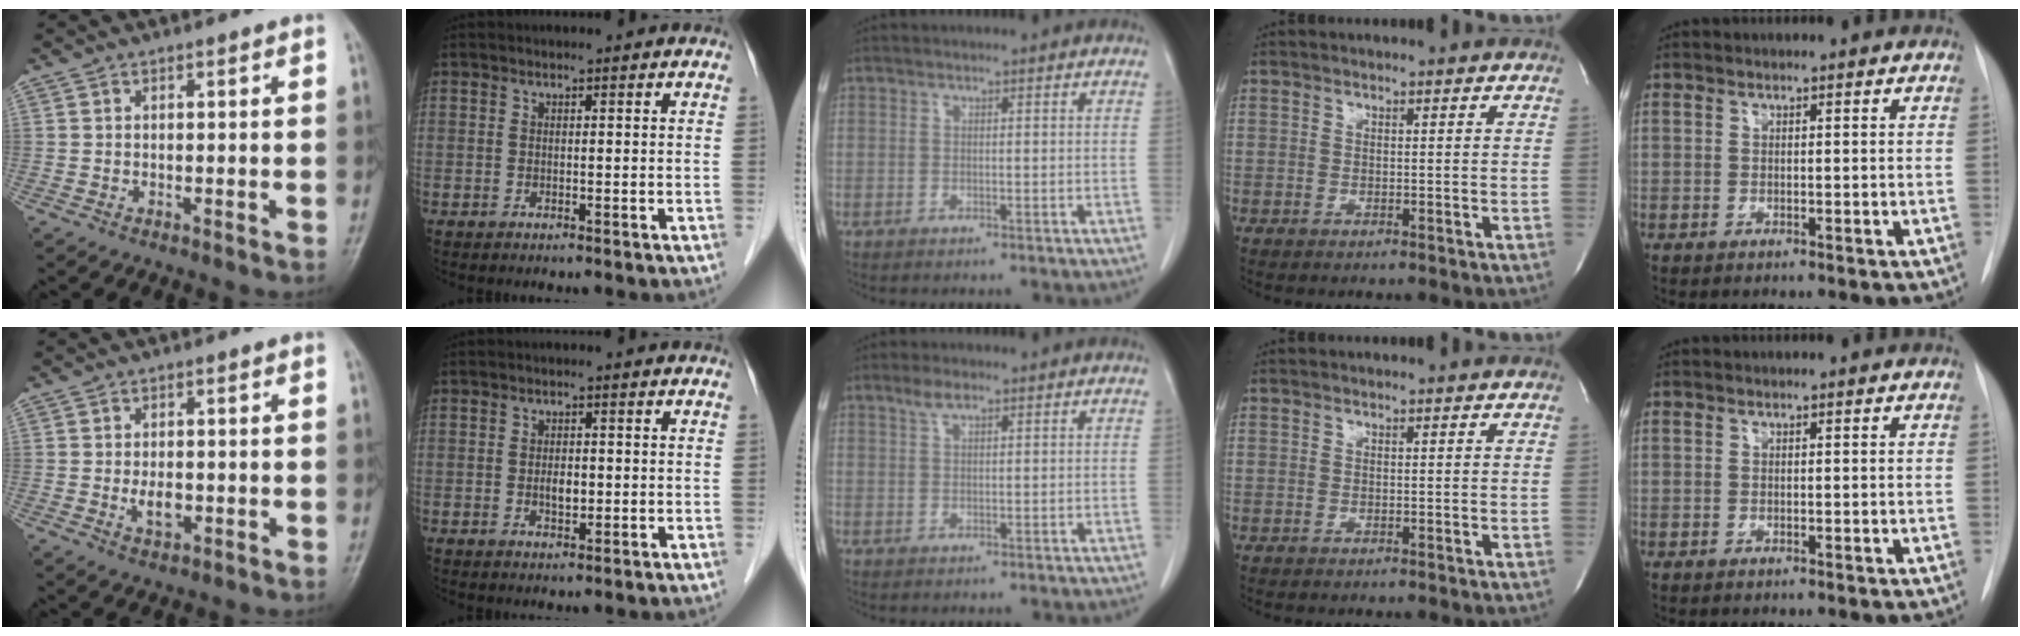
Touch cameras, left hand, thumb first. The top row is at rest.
{"thumb": {"total": 3.8, "force": [-0.6, 2.2, 3.0], "torque": [-0.048, -0.002, -0.008]}, "index": {"total": 2.2, "force": [-0.2, 1.1, 1.9], "torque": [-0.034, 0.000, -0.002]}, "middle": {"total": 2.1, "force": [1.4, 0.6, 1.4], "torque": [-0.029, 0.007, 0.030]}}